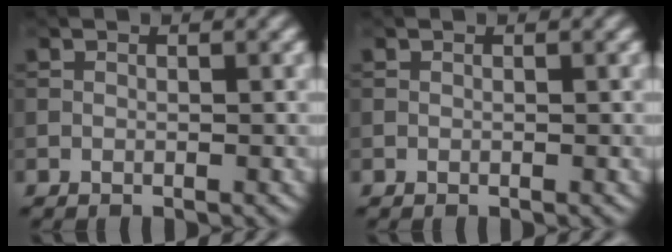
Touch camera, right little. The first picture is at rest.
{"total": 0.0}